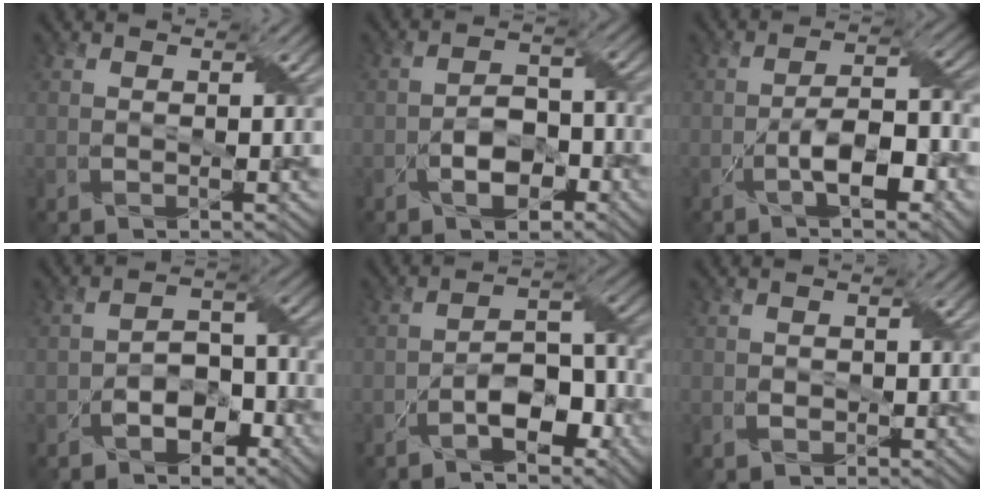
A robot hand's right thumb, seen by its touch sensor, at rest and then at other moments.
{"total": 5.7, "force": [-2.8, 3.3, 3.7], "torque": [-0.054, 0.006, -0.054]}
{"total": 8.7, "force": [-3.3, 2.9, 7.5], "torque": [-0.123, 0.008, -0.060]}
{"total": 5.7, "force": [-3.0, 3.5, 3.3], "torque": [-0.048, 0.008, -0.056]}
{"total": 6.9, "force": [-3.8, 3.1, 4.9], "torque": [-0.072, 0.017, -0.069]}
{"total": 1.0, "force": [-0.2, 0.9, 0.3], "torque": [-0.007, -0.004, -0.004]}